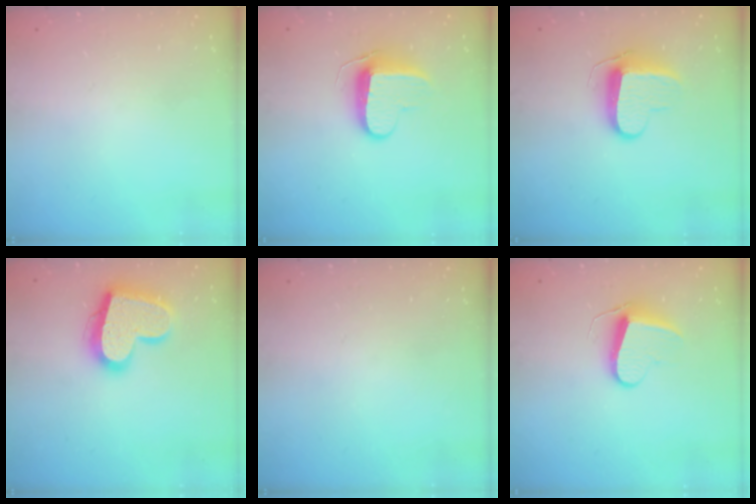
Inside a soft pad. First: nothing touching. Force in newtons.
{"total": 9.6, "press": 9.6, "slide": 0.9}
{"total": 10.0, "press": 10.0, "slide": 0.2}
{"total": 20.3, "press": 20.3, "slide": 1.5}
{"total": 0.0}
{"total": 9.4, "press": 9.4, "slide": 0.7}